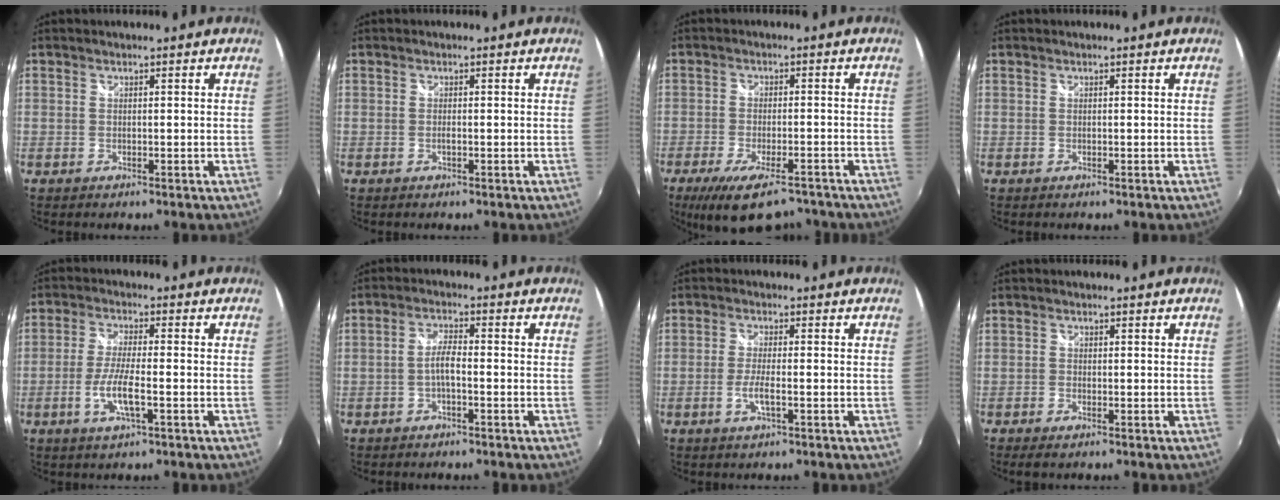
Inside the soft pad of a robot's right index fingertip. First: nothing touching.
{"total": 0.5, "force": [-0.2, 0.1, 0.5], "torque": [-0.009, -0.001, -0.004]}
{"total": 12.7, "force": [-9.3, 4.6, 7.4], "torque": [-0.157, -0.032, -0.151]}
{"total": 0.0}
{"total": 6.5, "force": [-2.2, 1.1, 6.0], "torque": [-0.125, -0.007, -0.043]}
{"total": 3.0, "force": [-1.3, 0.6, 2.6], "torque": [-0.057, 0.008, -0.026]}
{"total": 3.4, "force": [-1.3, 0.5, 3.1], "torque": [-0.067, -0.006, -0.025]}
{"total": 1.2, "force": [-0.9, 0.4, 0.7], "torque": [-0.016, -0.004, -0.019]}